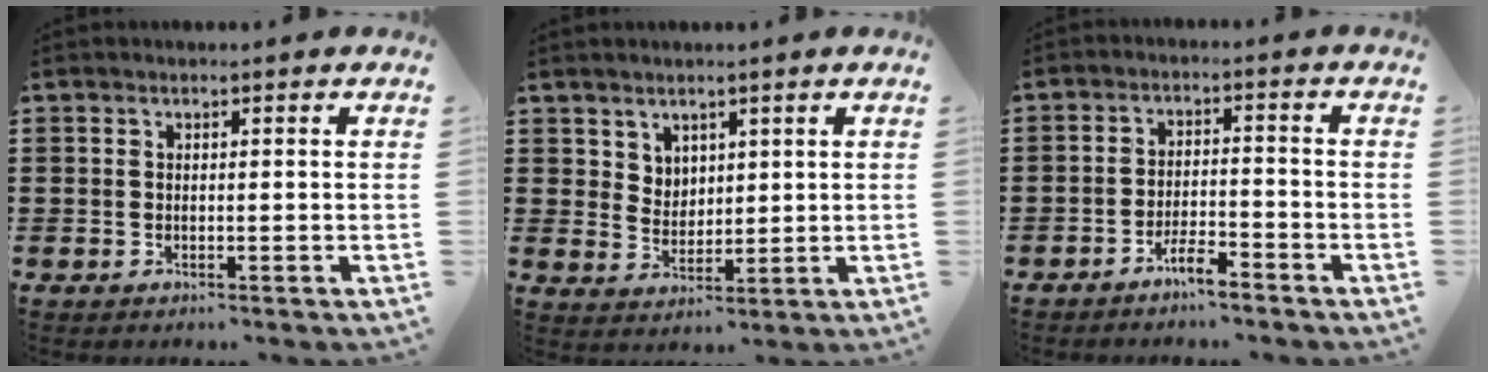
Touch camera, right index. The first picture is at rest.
{"total": 3.9, "force": [2.8, 2.6, 0.4], "torque": [-0.021, 0.005, 0.053]}
{"total": 4.0, "force": [-3.5, 0.4, 1.8], "torque": [-0.034, 0.007, -0.067]}